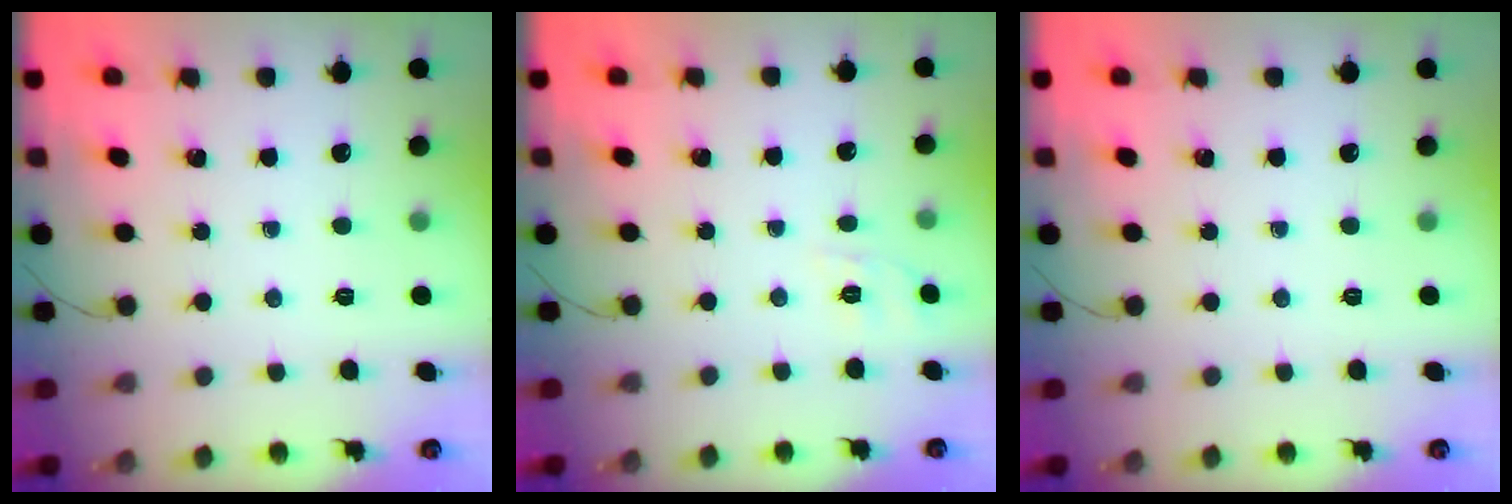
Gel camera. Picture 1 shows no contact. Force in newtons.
{"total": 5.4, "press": 5.0, "slide": 1.9}
{"total": 0.0}